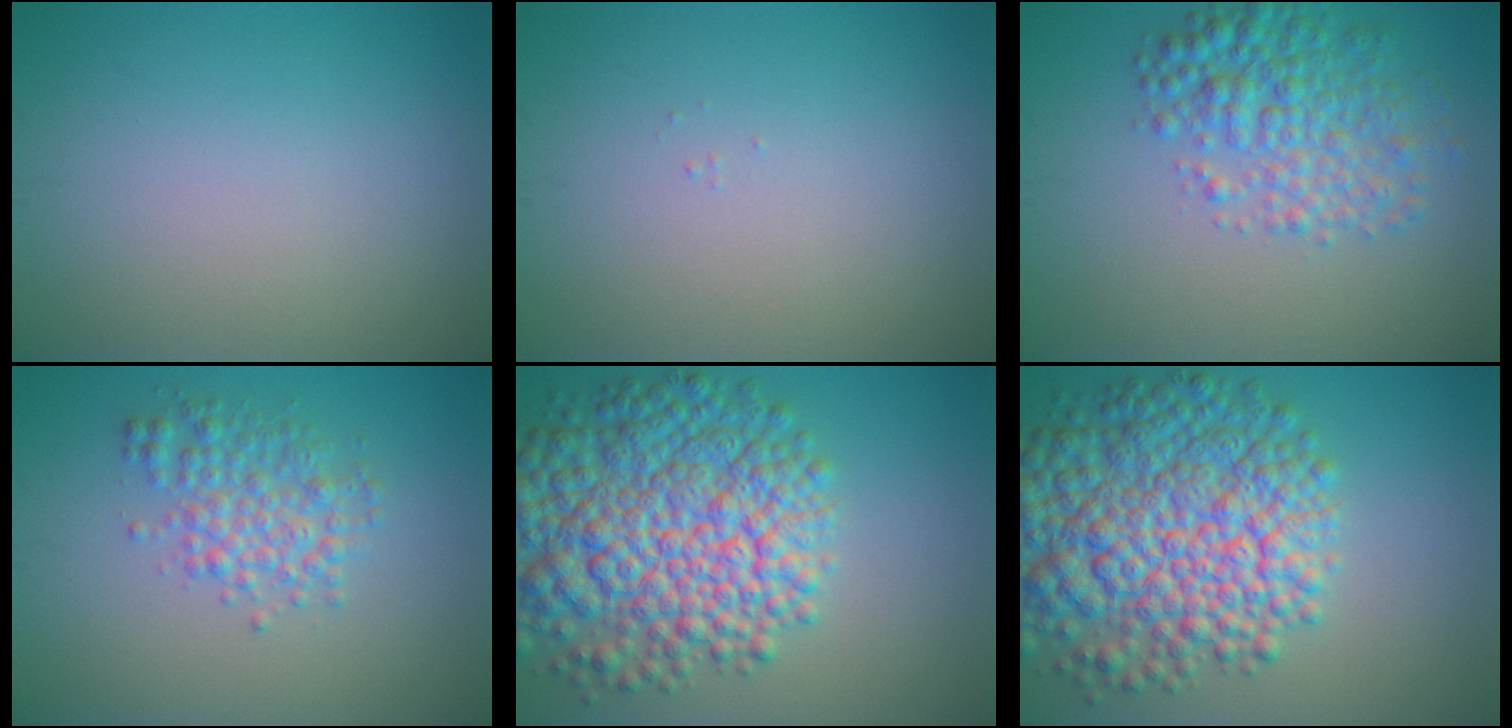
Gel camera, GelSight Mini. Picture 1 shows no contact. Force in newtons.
{"total": 0.0}
{"total": 4.8, "press": 4.8, "slide": 0.1}
{"total": 3.3, "press": 3.3, "slide": 0.1}
{"total": 11.2, "press": 11.1, "slide": 0.4}
{"total": 11.2, "press": 11.1, "slide": 0.4}